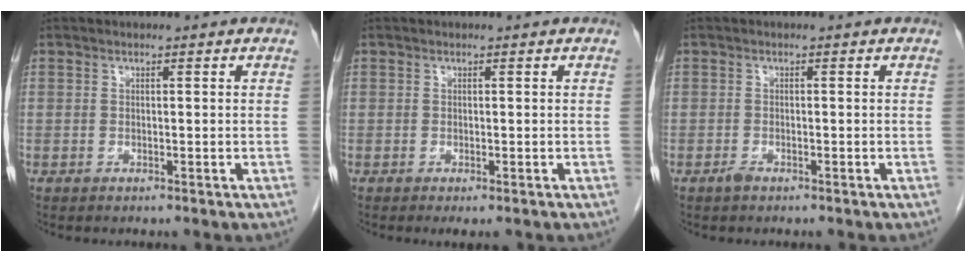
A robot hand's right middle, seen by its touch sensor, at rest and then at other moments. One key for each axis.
{"total": 1.3, "fx": -0.8, "fy": 0.2, "fz": 1.0, "tx": -0.012, "ty": -0.007, "tz": -0.009}
{"total": 0.9, "fx": -0.7, "fy": 0.3, "fz": 0.4, "tx": -0.010, "ty": 0.000, "tz": -0.011}